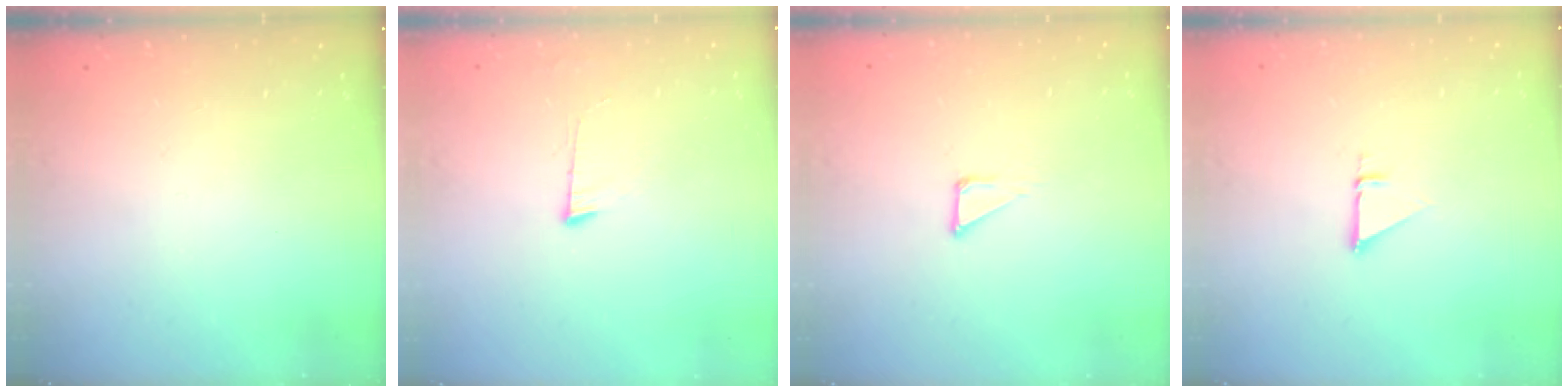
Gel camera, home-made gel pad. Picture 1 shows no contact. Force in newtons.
{"total": 3.9, "press": 3.9, "slide": 0.6}
{"total": 2.8, "press": 2.8, "slide": 0.1}
{"total": 2.7, "press": 2.7, "slide": 0.2}